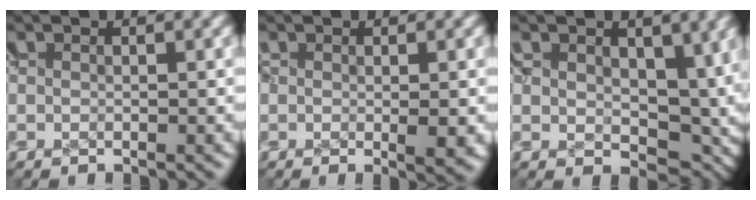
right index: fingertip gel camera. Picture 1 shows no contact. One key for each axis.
{"total": 1.0, "fx": 0.1, "fy": 0.1, "fz": 1.0, "tx": -0.011, "ty": -0.006, "tz": 0.007}
{"total": 3.9, "fx": 0.0, "fy": 3.2, "fz": 2.3, "tx": -0.049, "ty": -0.029, "tz": 0.008}